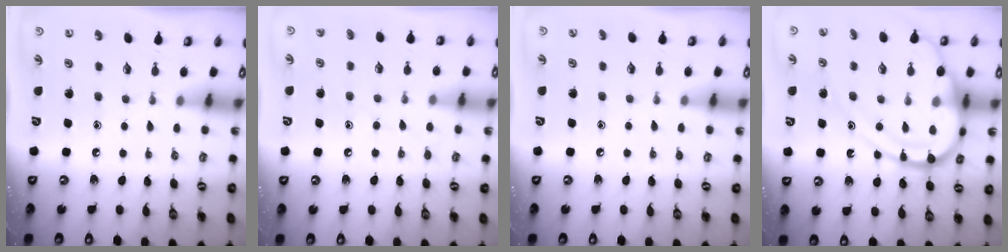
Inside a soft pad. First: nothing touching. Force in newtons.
{"total": 7.1, "press": 7.1, "slide": 0.6}
{"total": 2.7, "press": 2.7, "slide": 0.2}
{"total": 17.0, "press": 16.9, "slide": 2.0}